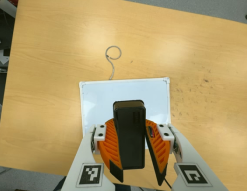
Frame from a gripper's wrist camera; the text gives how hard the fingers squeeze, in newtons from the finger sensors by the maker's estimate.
{"total": 10.9, "left": 10.3, "right": 11.6}